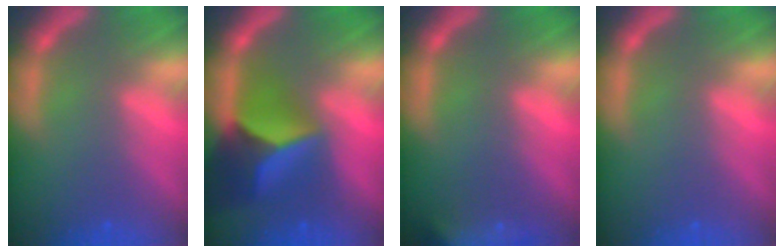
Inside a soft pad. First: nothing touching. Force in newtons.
{"total": 8.9}
{"total": 9.5}
{"total": 0.0}